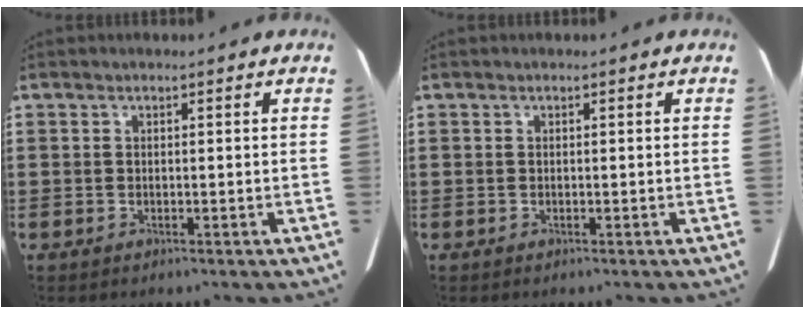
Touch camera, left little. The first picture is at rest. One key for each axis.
{"total": 0.0}